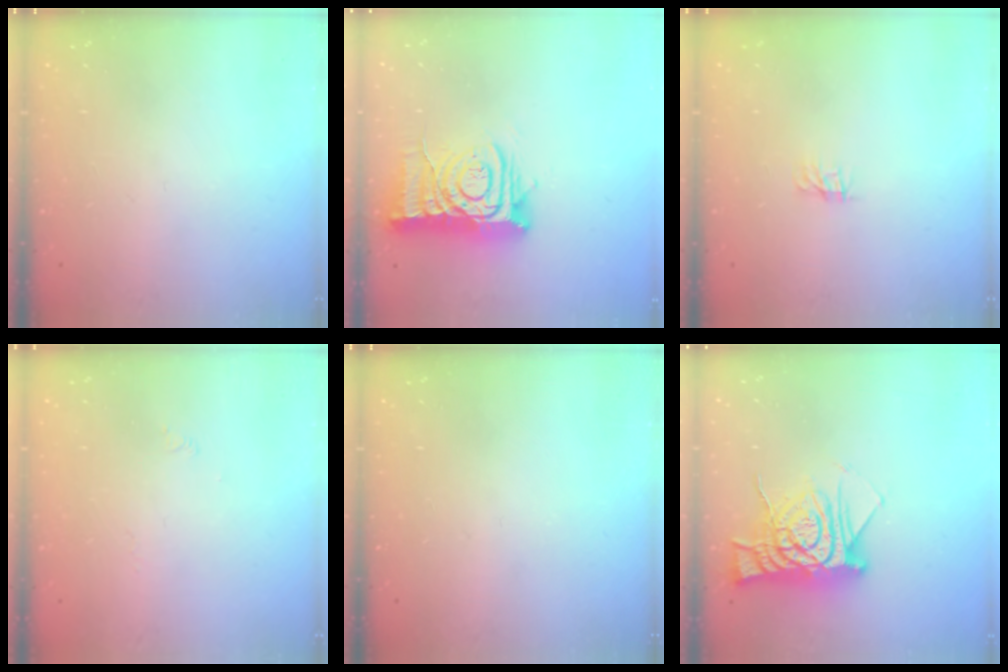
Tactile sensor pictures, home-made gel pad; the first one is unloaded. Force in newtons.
{"total": 12.8, "press": 12.8, "slide": 1.4}
{"total": 0.0}
{"total": 1.7, "press": 1.6, "slide": 0.4}
{"total": 0.0}
{"total": 12.5, "press": 12.5, "slide": 1.1}